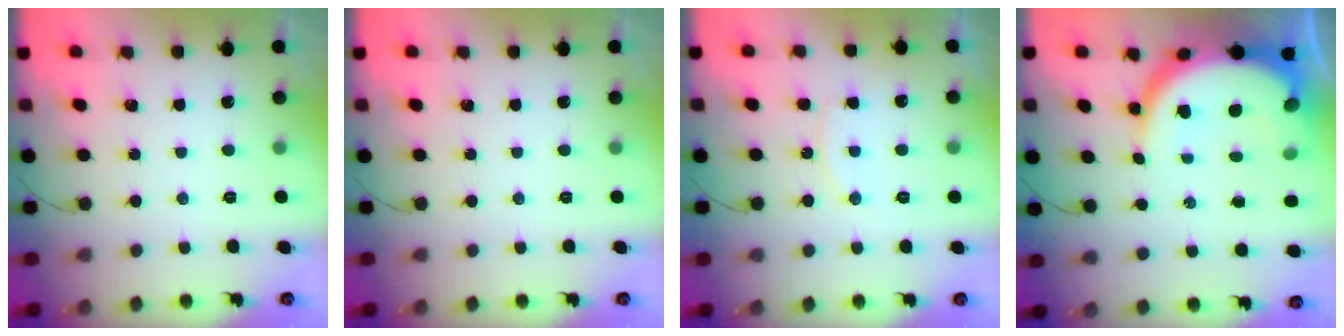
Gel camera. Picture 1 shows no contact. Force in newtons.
{"total": 0.0}
{"total": 7.7, "press": 7.7, "slide": 0.4}
{"total": 14.9, "press": 14.8, "slide": 1.6}